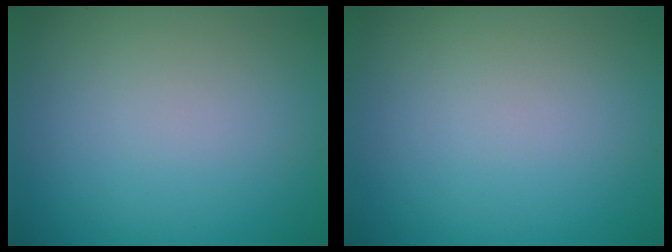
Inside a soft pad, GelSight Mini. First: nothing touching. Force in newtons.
{"total": 0.0}